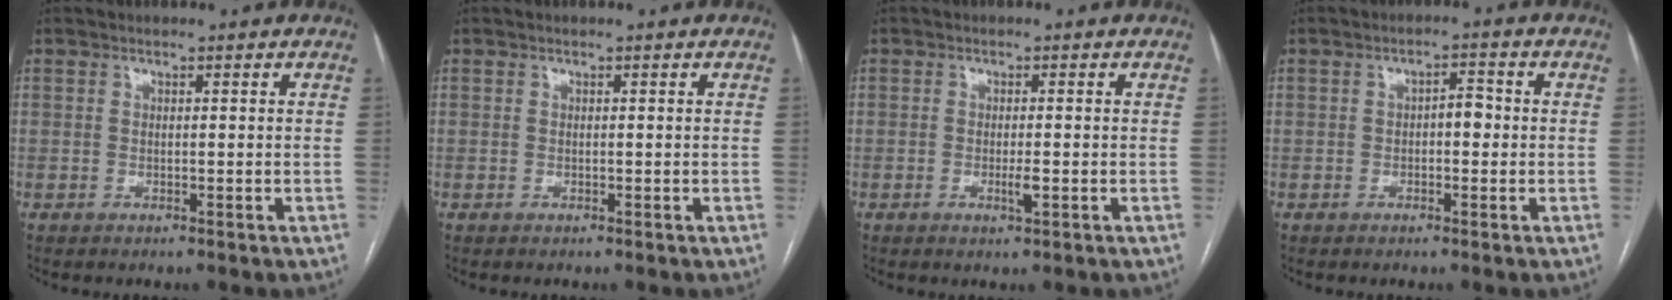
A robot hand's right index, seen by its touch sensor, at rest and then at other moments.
{"total": 0.0}
{"total": 1.9, "force": [-0.5, 0.3, 1.8], "torque": [-0.034, -0.003, -0.008]}
{"total": 2.7, "force": [-0.3, 1.2, 2.3], "torque": [-0.031, 0.012, -0.005]}